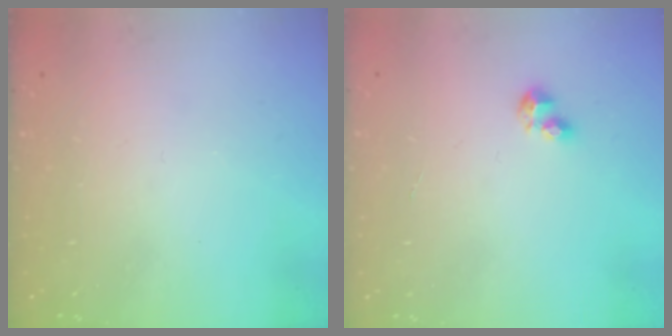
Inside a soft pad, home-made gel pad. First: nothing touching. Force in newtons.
{"total": 3.6, "press": 3.6, "slide": 0.5}